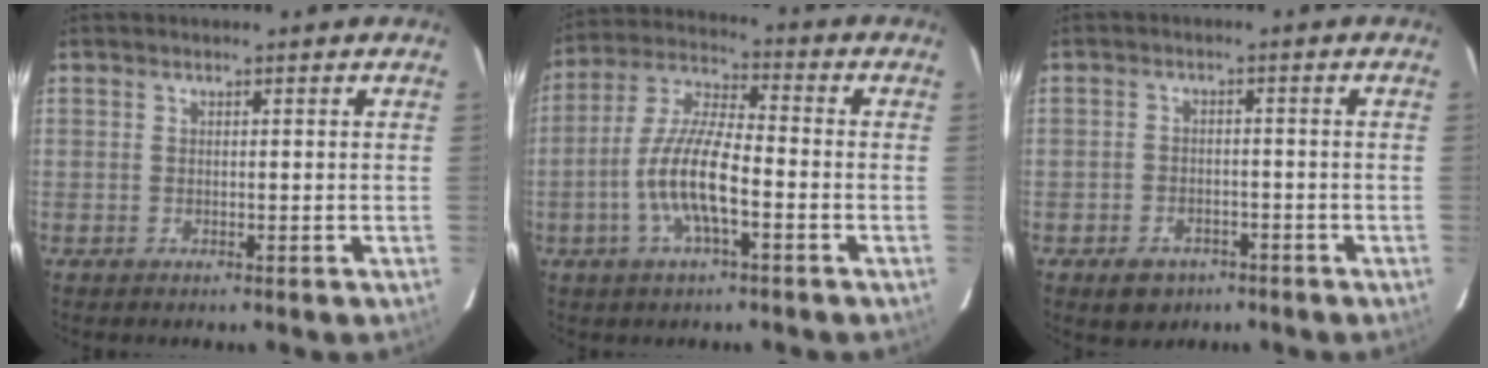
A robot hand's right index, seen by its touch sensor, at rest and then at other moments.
{"total": 11.2, "force": [-3.8, 2.8, 10.2], "torque": [-0.216, 0.003, -0.074]}
{"total": 5.5, "force": [-3.5, 3.8, 1.8], "torque": [-0.048, 0.004, -0.044]}